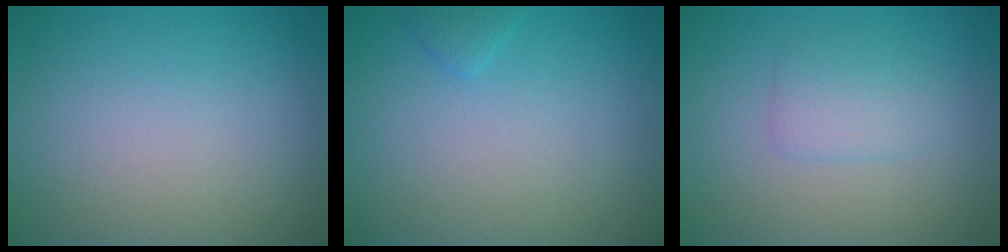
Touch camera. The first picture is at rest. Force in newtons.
{"total": 0.8, "press": 0.8, "slide": 0.1}
{"total": 1.9, "press": 1.9, "slide": 0.1}